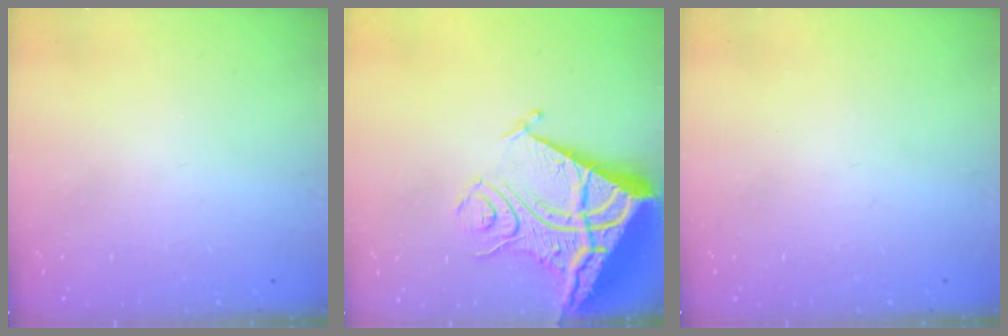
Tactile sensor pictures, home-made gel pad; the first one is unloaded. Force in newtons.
{"total": 16.7, "press": 16.6, "slide": 2.2}
{"total": 0.0}